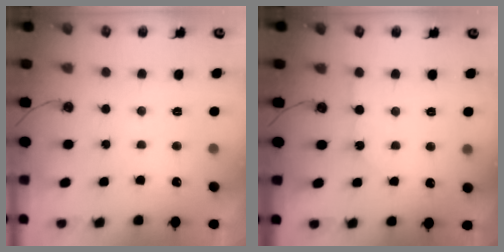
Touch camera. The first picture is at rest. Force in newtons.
{"total": 3.8, "press": 3.8, "slide": 0.6}